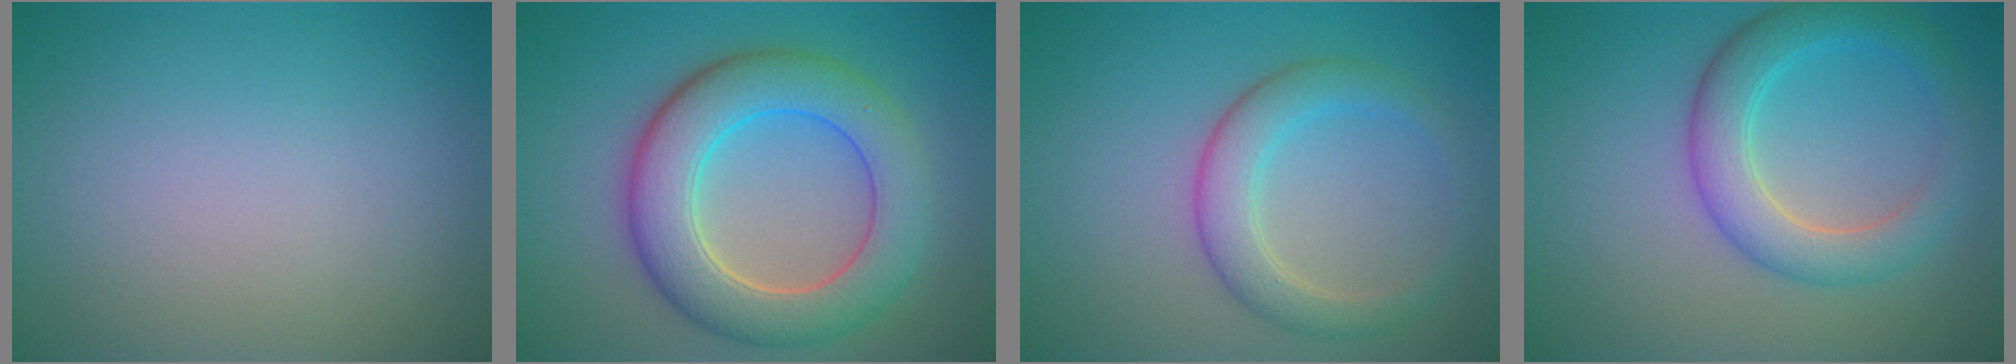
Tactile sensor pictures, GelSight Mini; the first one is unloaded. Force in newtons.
{"total": 7.9, "press": 7.9, "slide": 0.5}
{"total": 3.7, "press": 3.7, "slide": 0.0}
{"total": 4.7, "press": 4.7, "slide": 0.1}